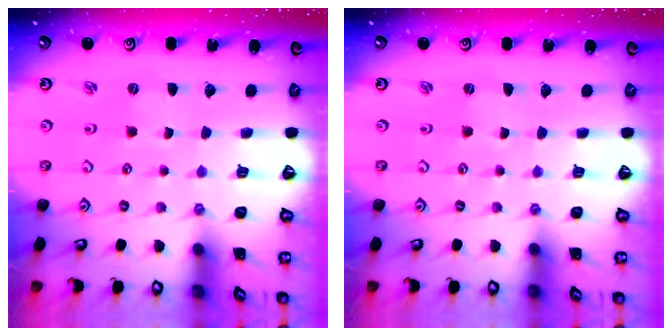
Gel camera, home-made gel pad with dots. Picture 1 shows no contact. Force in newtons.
{"total": 0.0}